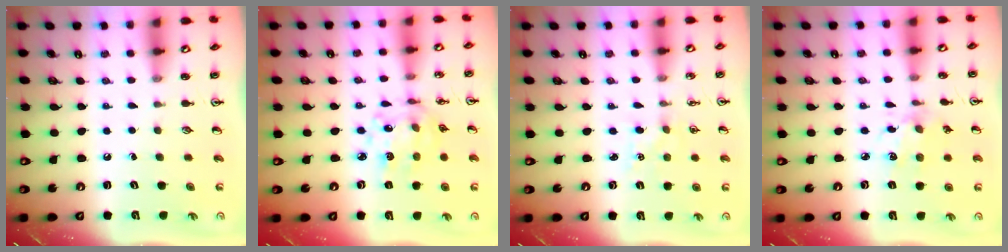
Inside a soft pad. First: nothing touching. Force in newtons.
{"total": 10.3, "press": 9.9, "slide": 3.0}
{"total": 2.1, "press": 2.1, "slide": 0.3}
{"total": 5.3, "press": 5.2, "slide": 0.5}